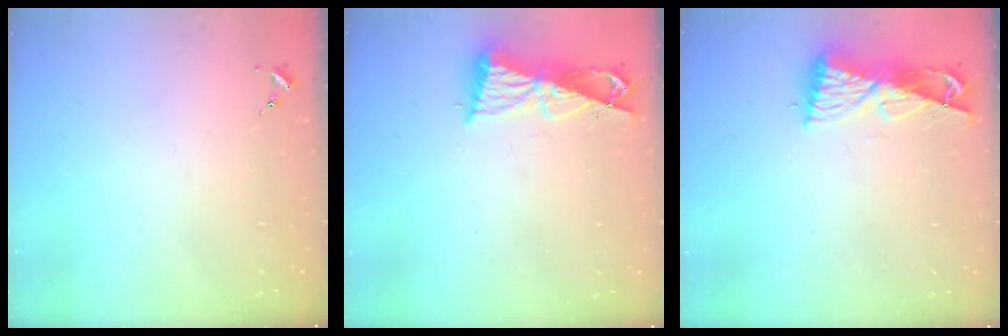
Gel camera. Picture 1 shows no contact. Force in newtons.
{"total": 9.6, "press": 9.6, "slide": 0.6}
{"total": 8.9, "press": 8.9, "slide": 0.9}